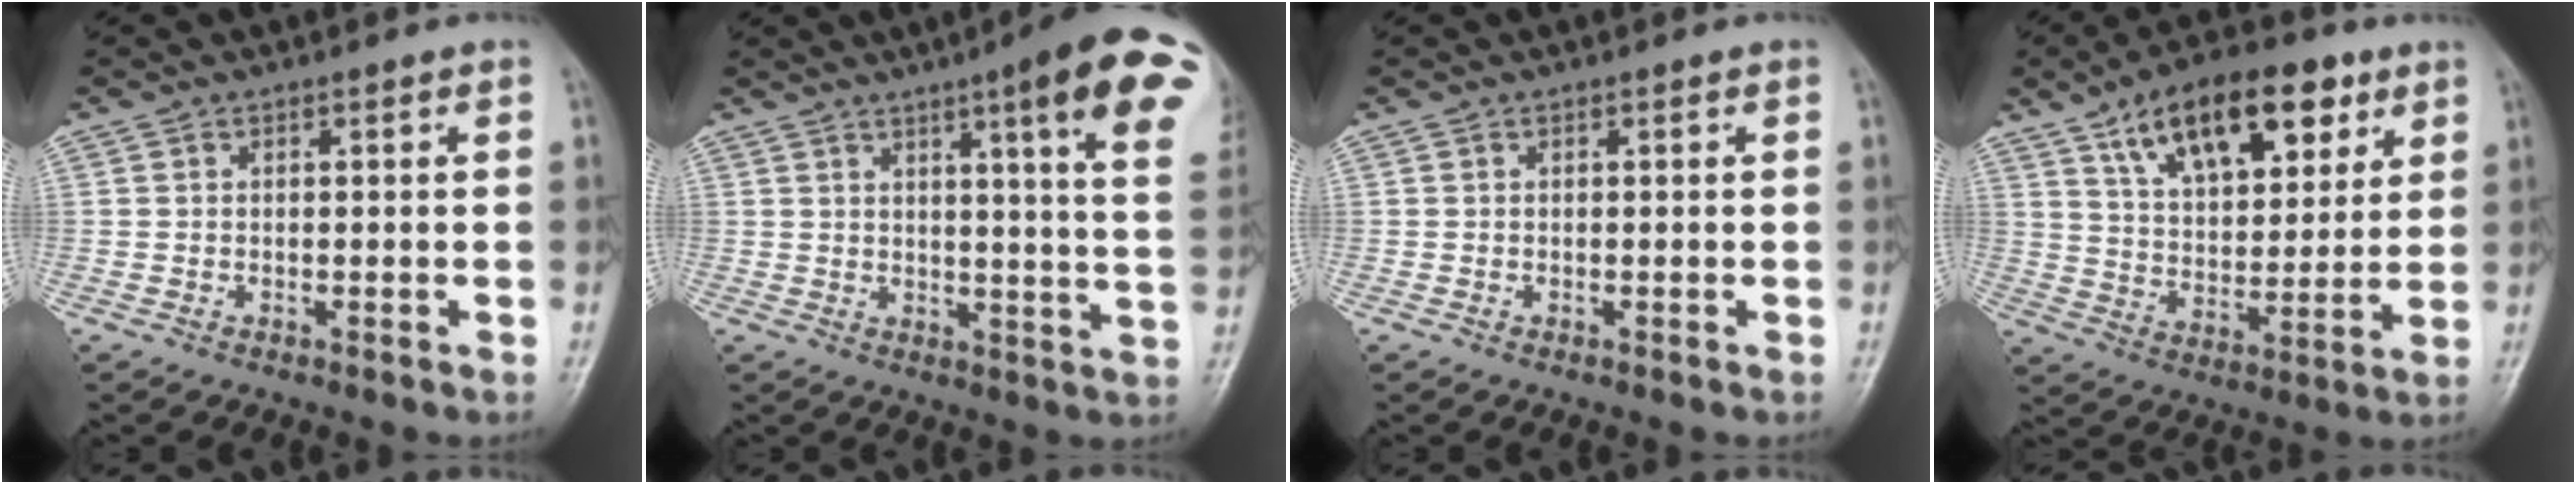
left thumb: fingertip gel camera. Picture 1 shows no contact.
{"total": 17.9, "force": [8.8, 2.2, 15.4], "torque": [-0.181, -0.030, 0.098]}
{"total": 0.0}
{"total": 18.9, "force": [9.9, 9.3, 13.1], "torque": [-0.161, -0.031, 0.166]}